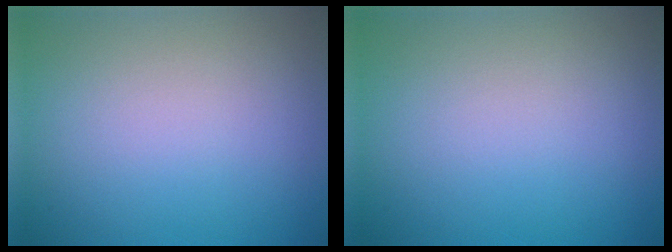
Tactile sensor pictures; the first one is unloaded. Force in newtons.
{"total": 0.0}